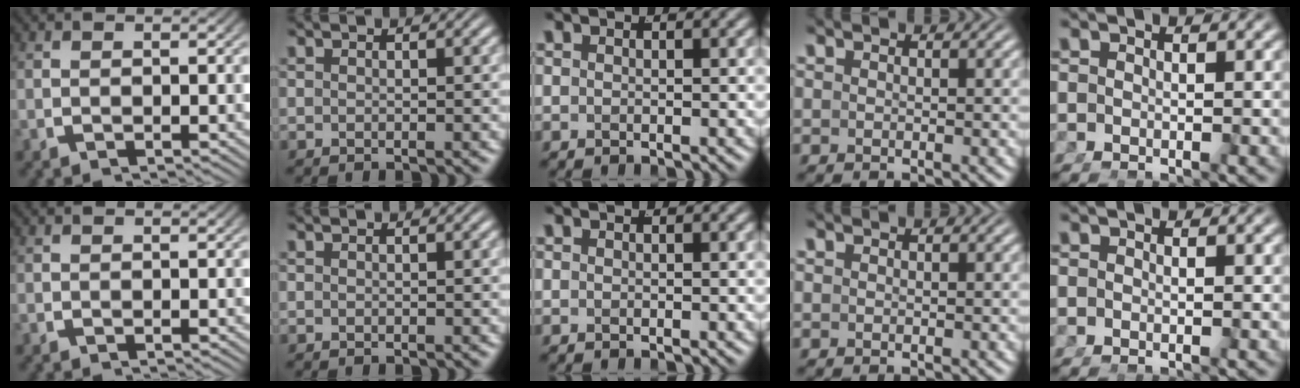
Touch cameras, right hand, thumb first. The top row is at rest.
{}